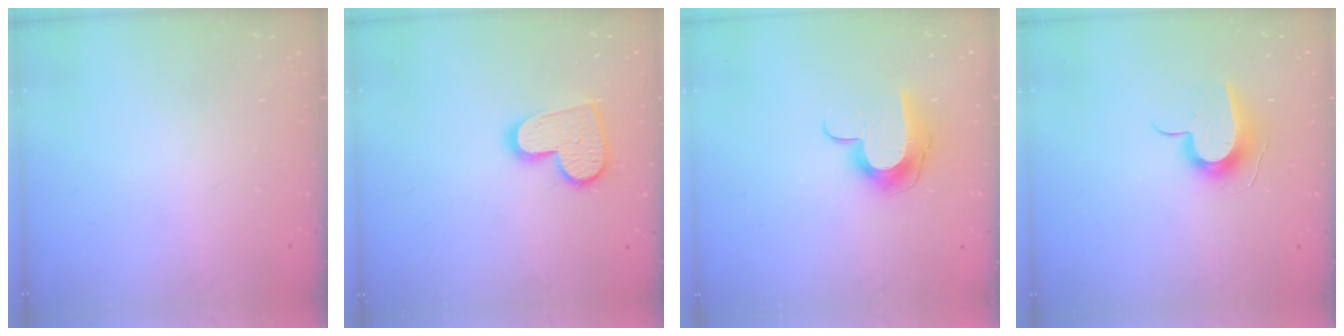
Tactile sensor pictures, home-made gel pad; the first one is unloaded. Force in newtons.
{"total": 12.7, "press": 12.6, "slide": 1.0}
{"total": 10.3, "press": 10.3, "slide": 0.1}
{"total": 10.8, "press": 10.8, "slide": 0.2}